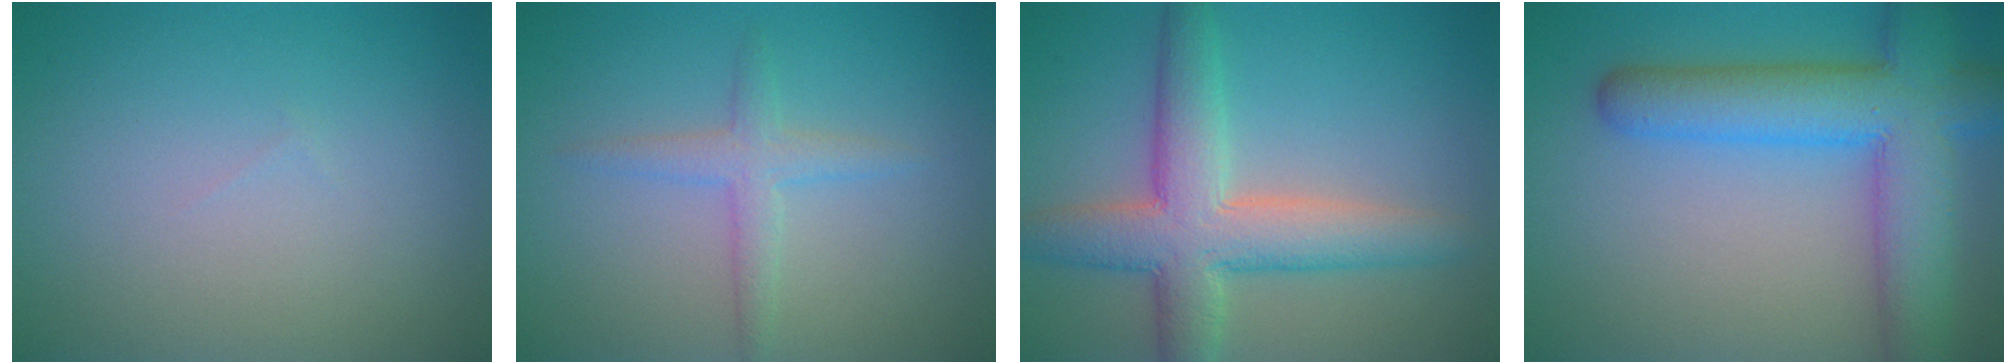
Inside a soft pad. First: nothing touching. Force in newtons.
{"total": 2.0, "press": 2.0, "slide": 0.1}
{"total": 6.9, "press": 6.9, "slide": 0.5}
{"total": 8.9, "press": 8.9, "slide": 0.4}